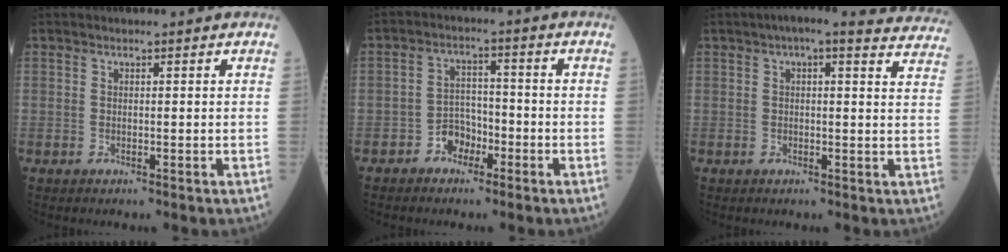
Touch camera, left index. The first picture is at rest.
{"total": 4.0, "force": [-2.5, 2.7, 1.6], "torque": [-0.025, 0.009, -0.047]}
{"total": 13.5, "force": [11.9, 2.7, 5.8], "torque": [-0.051, 0.010, 0.110]}